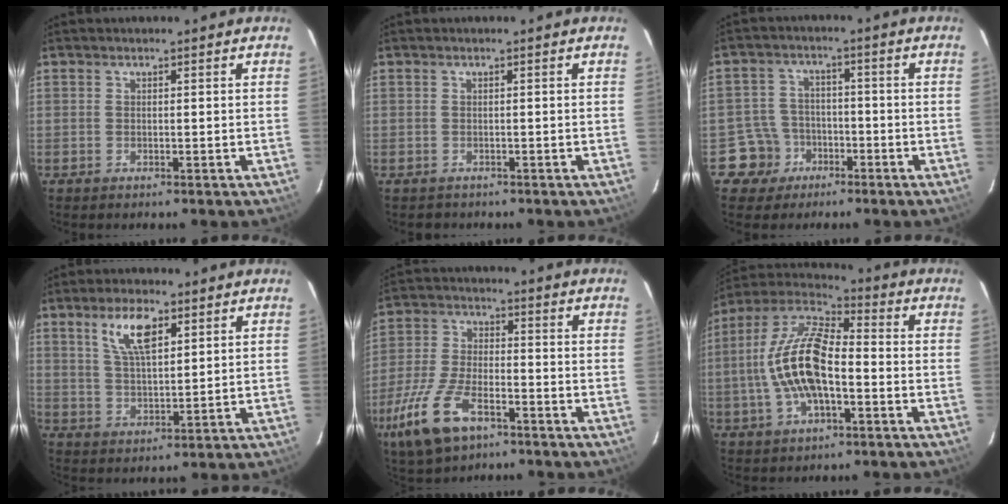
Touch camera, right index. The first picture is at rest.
{"total": 1.3, "force": [-0.9, 1.0, -0.2], "torque": [0.001, 0.004, -0.009]}
{"total": 6.4, "force": [-3.4, 5.5, -0.1], "torque": [-0.019, 0.025, -0.057]}
{"total": 8.0, "force": [4.0, 1.8, 6.7], "torque": [-0.131, 0.001, 0.082]}
{"total": 14.6, "force": [-8.2, 6.7, 10.0], "torque": [-0.229, -0.022, -0.155]}
{"total": 15.5, "force": [-2.9, 6.5, 13.8], "torque": [-0.278, 0.009, -0.059]}